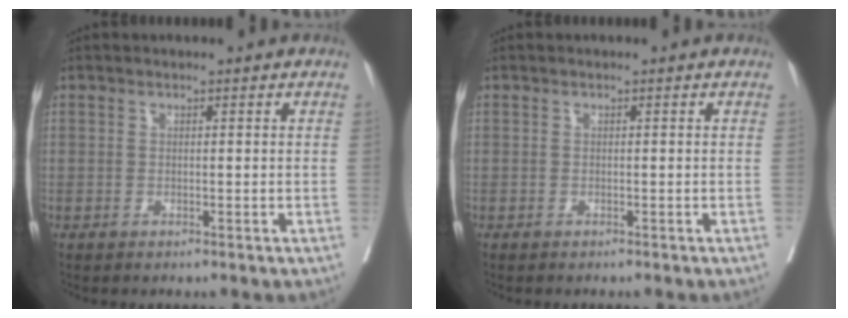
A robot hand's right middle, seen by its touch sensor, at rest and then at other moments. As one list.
[{"total": 0.9, "force": [-0.8, 0.2, 0.3], "torque": [-0.003, -0.001, -0.012]}]